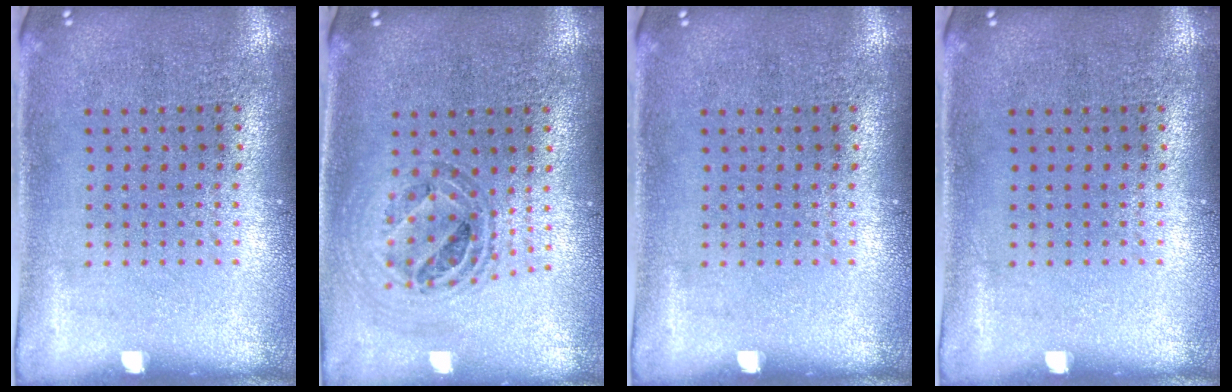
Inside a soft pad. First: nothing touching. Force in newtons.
{"total": 0.9, "press": 0.9, "slide": 0.0}
{"total": 0.0}
{"total": 0.0}